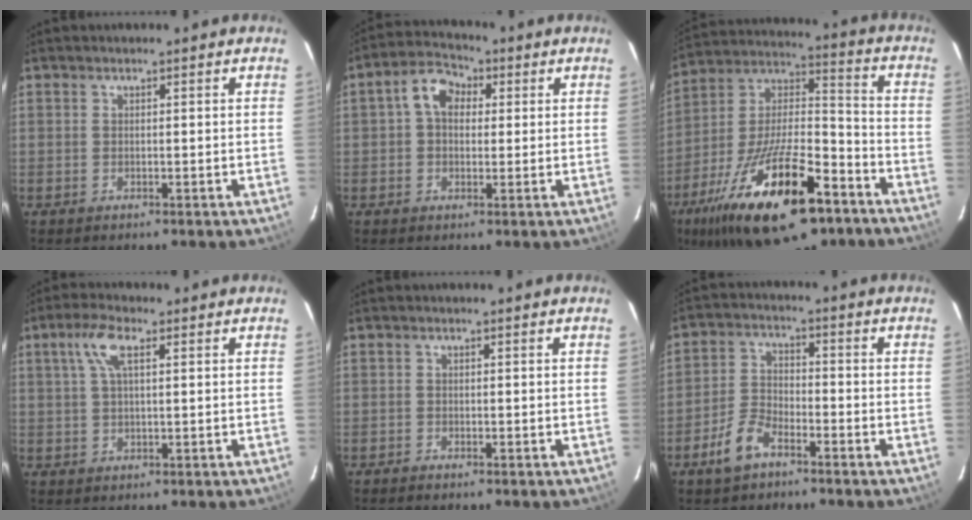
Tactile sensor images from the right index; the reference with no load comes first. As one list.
[{"total": 6.4, "force": [1.1, 4.8, 4.0], "torque": [-0.079, 0.029, 0.015]}, {"total": 26.9, "force": [-15.2, 10.0, 19.8], "torque": [-0.369, -0.021, -0.246]}, {"total": 5.4, "force": [2.1, 1.9, 4.6], "torque": [-0.094, 0.013, 0.041]}, {"total": 0.8, "force": [-0.7, 0.1, 0.1], "torque": [-0.008, -0.002, -0.013]}, {"total": 6.6, "force": [-4.6, 2.8, 3.9], "torque": [-0.092, 0.007, -0.090]}]